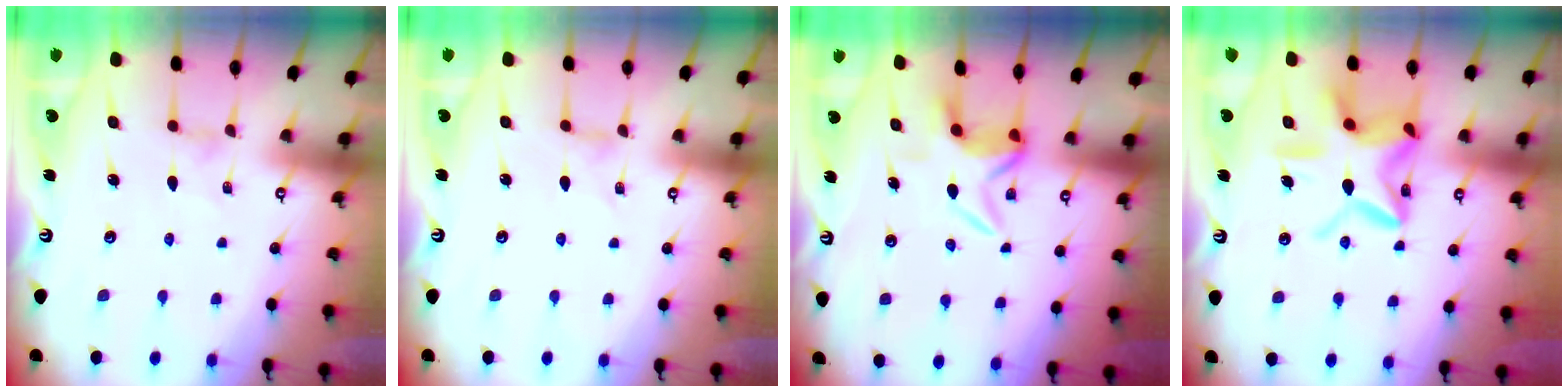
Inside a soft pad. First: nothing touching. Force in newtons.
{"total": 0.0}
{"total": 5.3, "press": 5.1, "slide": 1.3}
{"total": 15.1, "press": 15.0, "slide": 1.5}